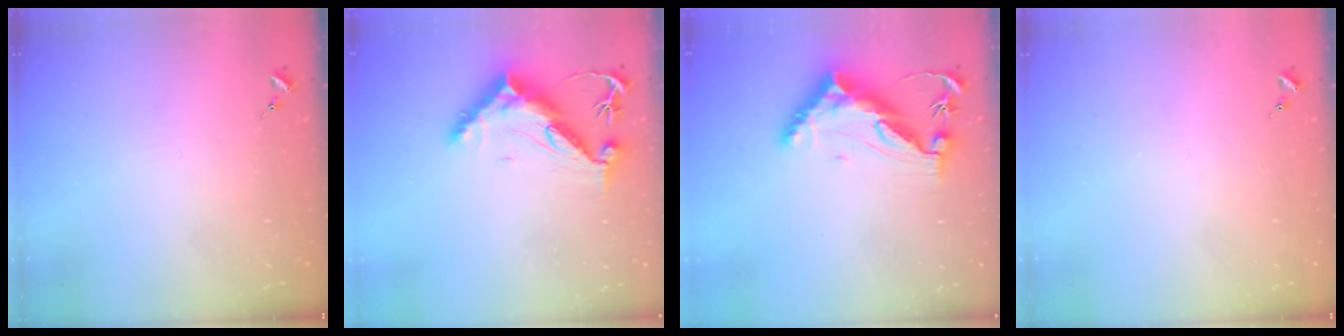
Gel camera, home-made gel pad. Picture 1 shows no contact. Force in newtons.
{"total": 12.9, "press": 12.8, "slide": 0.9}
{"total": 12.2, "press": 12.1, "slide": 0.7}
{"total": 0.0}